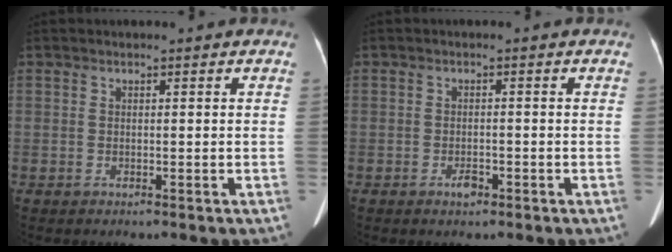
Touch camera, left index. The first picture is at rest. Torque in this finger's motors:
{"motor_torque": [0.20, 0.14, 0.01, 0.00]}